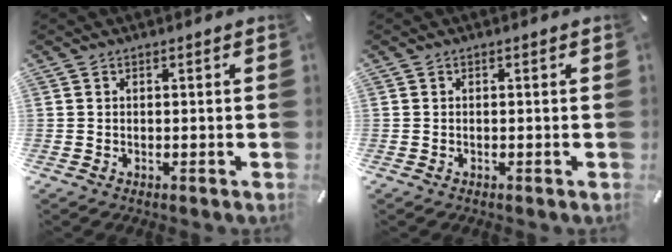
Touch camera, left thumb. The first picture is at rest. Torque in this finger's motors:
{"motor_torque": [0.00, -0.03, -0.06, -0.02, 0.00]}